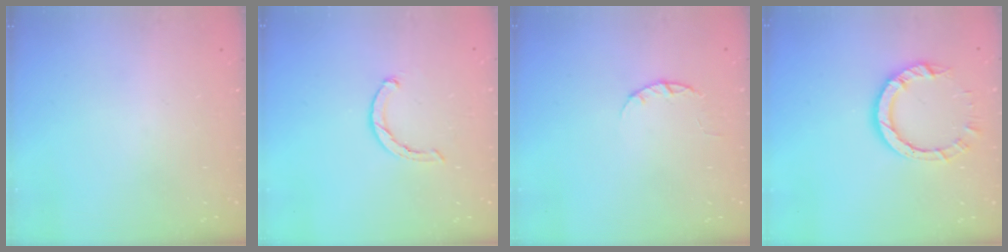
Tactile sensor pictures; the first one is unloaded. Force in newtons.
{"total": 2.3, "press": 2.2, "slide": 0.5}
{"total": 2.4, "press": 2.3, "slide": 0.4}
{"total": 7.6, "press": 7.6, "slide": 0.8}